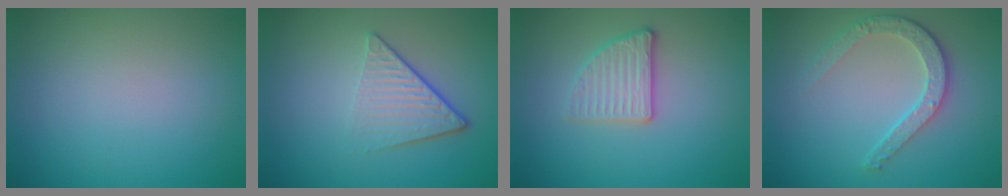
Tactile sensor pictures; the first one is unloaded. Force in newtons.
{"total": 4.6, "press": 2.9, "slide": 3.6}
{"total": 2.6, "press": 2.4, "slide": 1.0}
{"total": 3.6, "press": 2.9, "slide": 2.2}